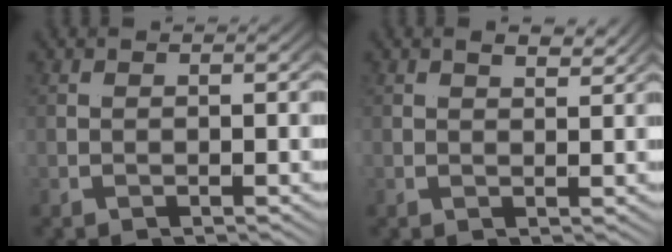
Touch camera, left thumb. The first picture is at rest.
{"total": 1.6, "force": [1.0, -1.2, -0.5], "torque": [0.007, 0.008, 0.014]}